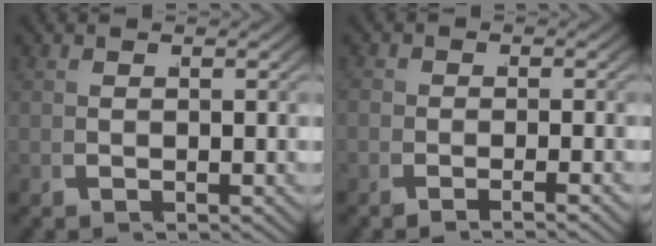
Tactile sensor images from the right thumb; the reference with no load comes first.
{"total": 1.4, "force": [-1.1, 0.8, 0.5], "torque": [-0.007, 0.006, -0.033]}